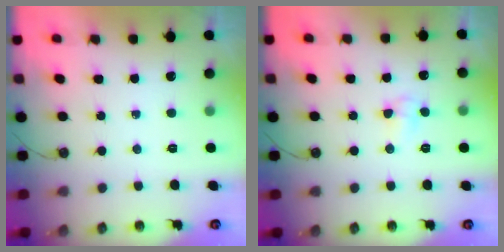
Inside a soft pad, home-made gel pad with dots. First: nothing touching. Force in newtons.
{"total": 3.9, "press": 3.8, "slide": 0.7}